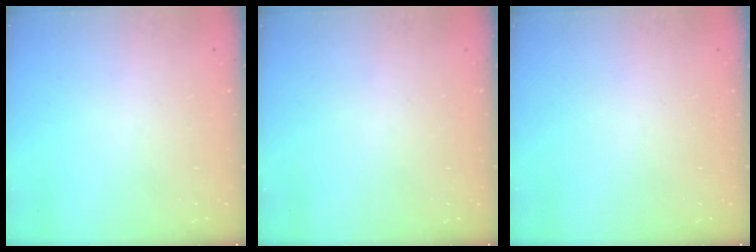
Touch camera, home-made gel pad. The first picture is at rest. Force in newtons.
{"total": 0.0}
{"total": 0.0}